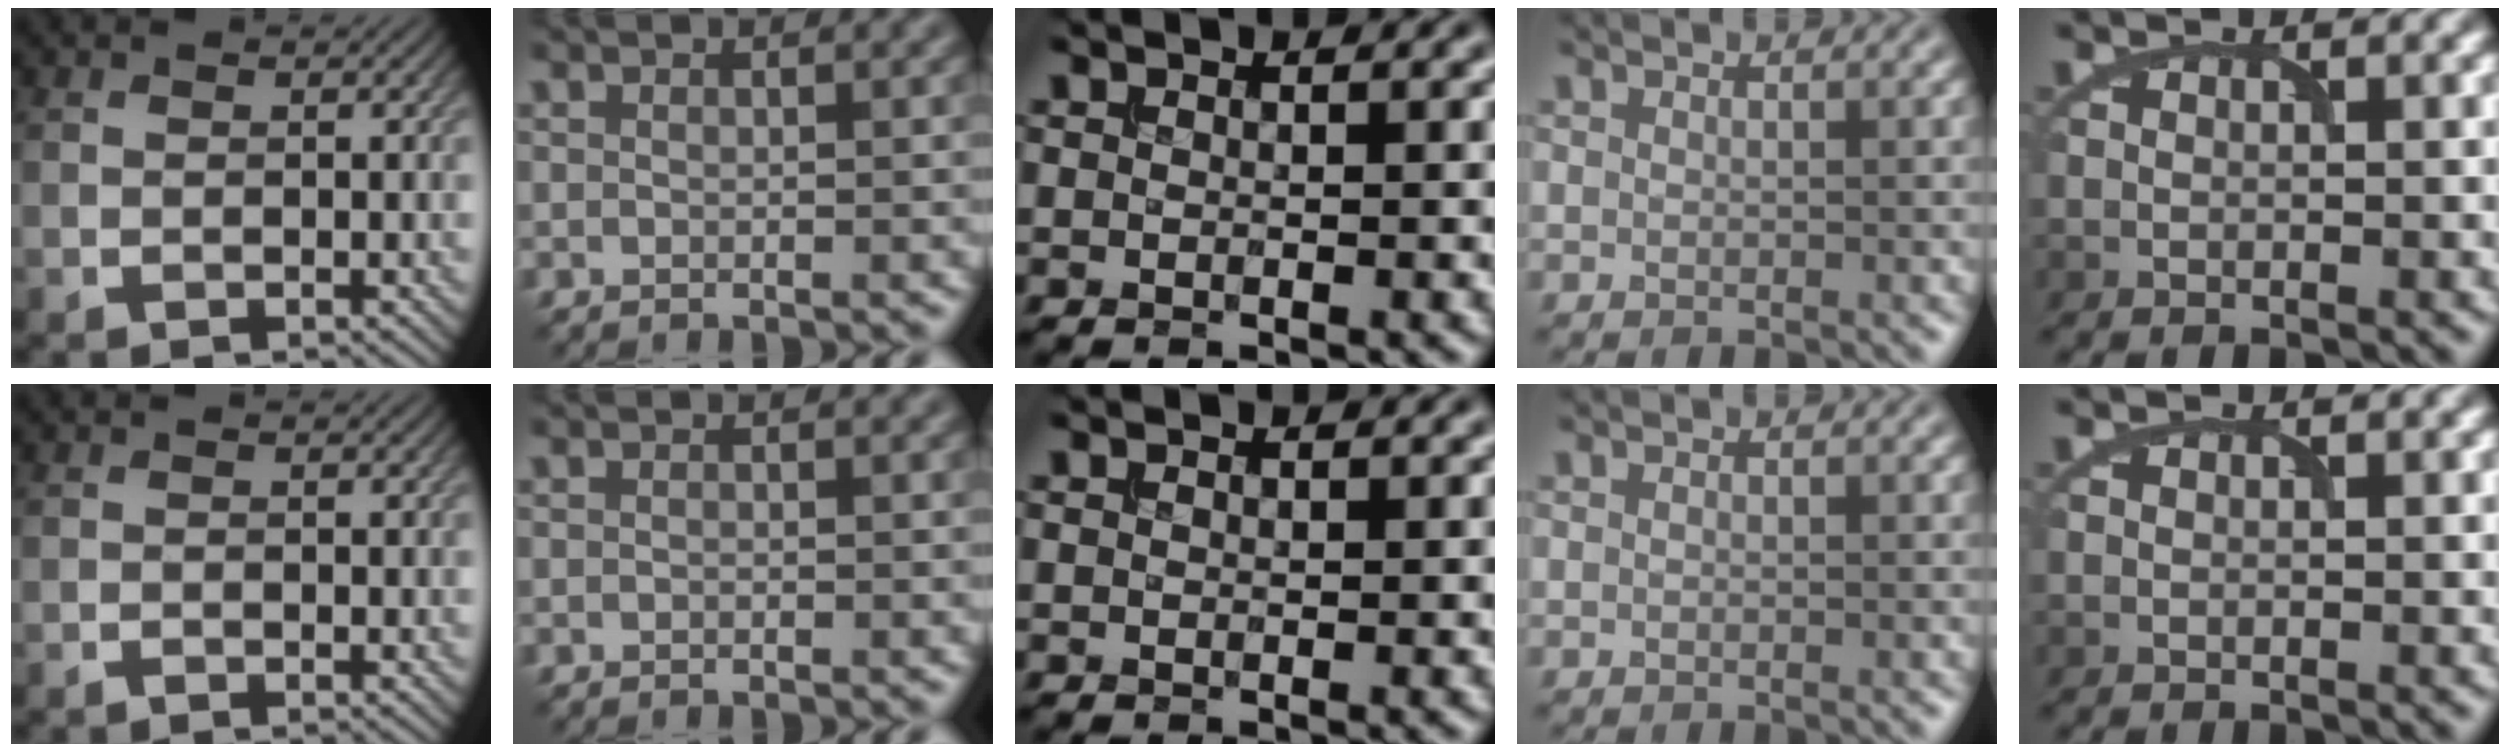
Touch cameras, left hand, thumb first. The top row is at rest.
{"thumb": {"total": 0.5, "force": [-0.5, 0.0, 0.2], "torque": [-0.003, 0.001, -0.010]}}